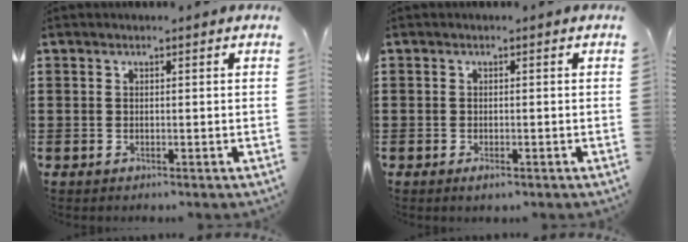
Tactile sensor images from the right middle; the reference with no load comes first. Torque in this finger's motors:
{"motor_torque": [0.04, 0.15, -0.13, -0.06]}